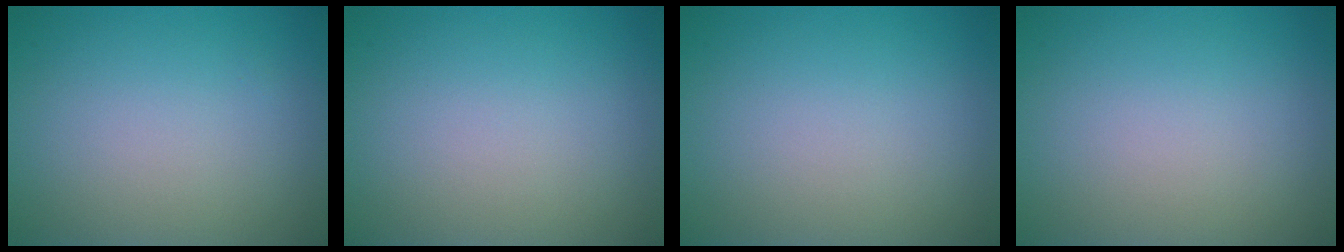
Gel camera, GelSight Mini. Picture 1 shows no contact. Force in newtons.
{"total": 0.0}
{"total": 0.0}
{"total": 0.0}